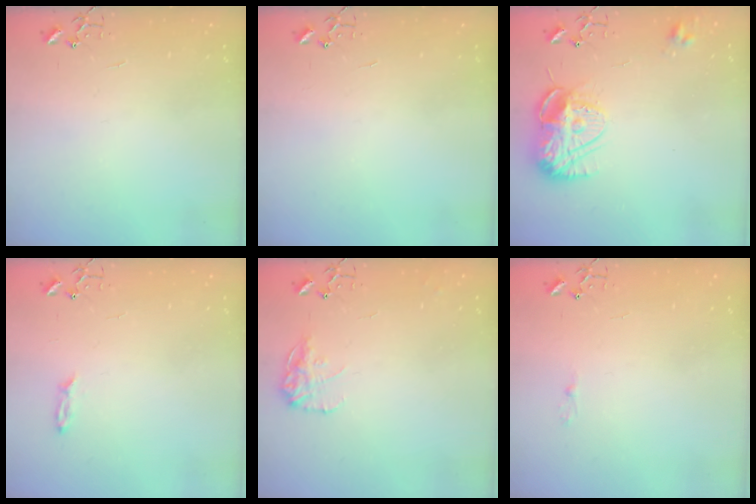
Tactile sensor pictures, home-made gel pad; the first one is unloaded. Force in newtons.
{"total": 0.0}
{"total": 12.6, "press": 12.6, "slide": 1.1}
{"total": 3.2, "press": 3.2, "slide": 0.4}
{"total": 10.9, "press": 10.9, "slide": 0.4}
{"total": 2.5, "press": 2.5, "slide": 0.3}